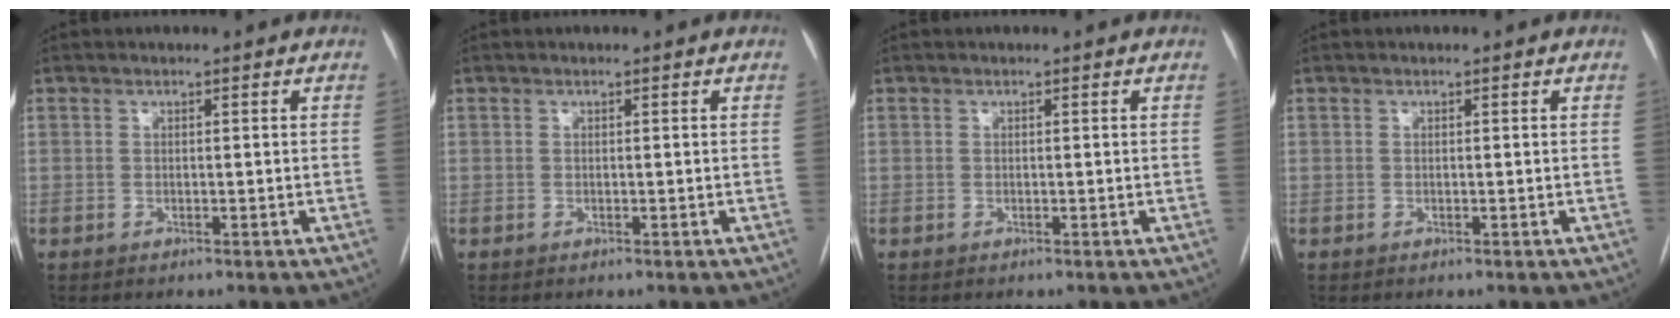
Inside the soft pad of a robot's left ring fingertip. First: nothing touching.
{"total": 0.0}
{"total": 0.0}
{"total": 0.0}